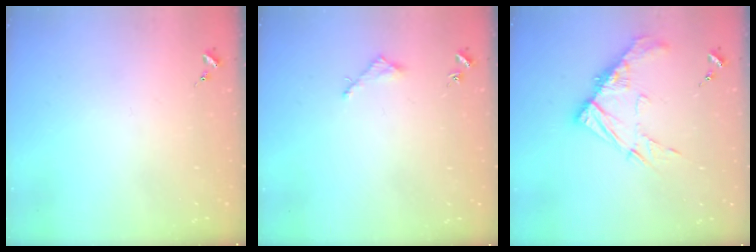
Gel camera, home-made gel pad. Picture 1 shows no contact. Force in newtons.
{"total": 2.0, "press": 2.0, "slide": 0.1}
{"total": 13.1, "press": 13.1, "slide": 1.5}